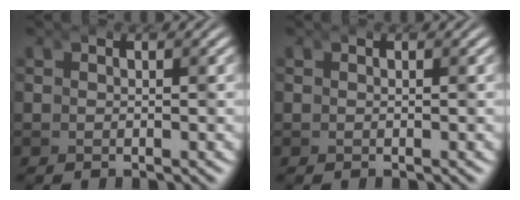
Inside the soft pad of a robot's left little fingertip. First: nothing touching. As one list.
[{"total": 0.0}]